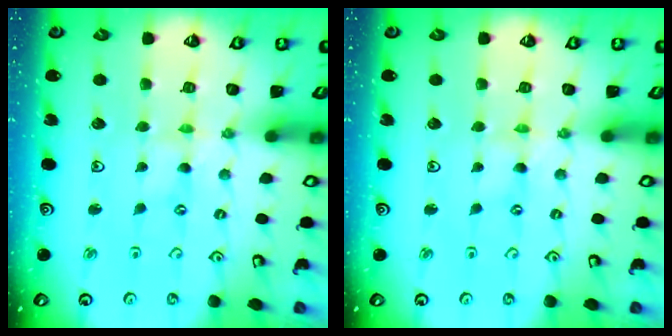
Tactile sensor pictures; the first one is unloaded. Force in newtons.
{"total": 0.0}